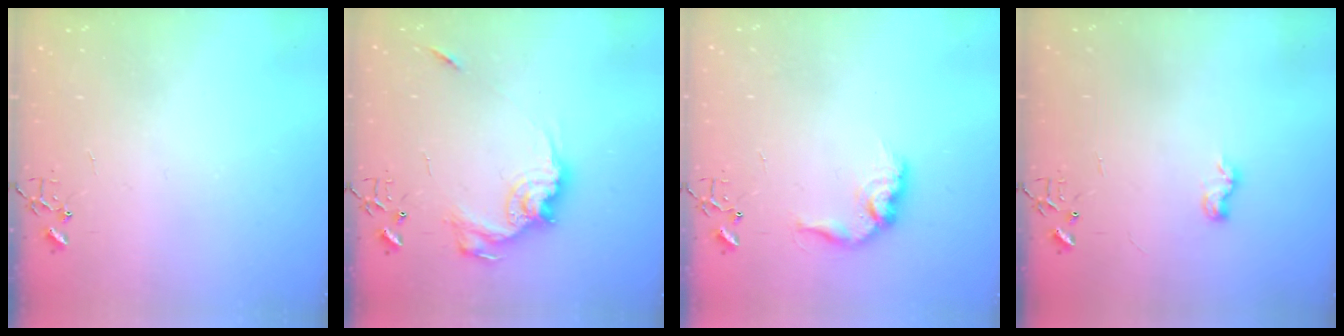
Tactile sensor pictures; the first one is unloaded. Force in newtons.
{"total": 14.8, "press": 14.8, "slide": 0.8}
{"total": 12.4, "press": 12.4, "slide": 0.6}
{"total": 6.4, "press": 6.4, "slide": 0.3}